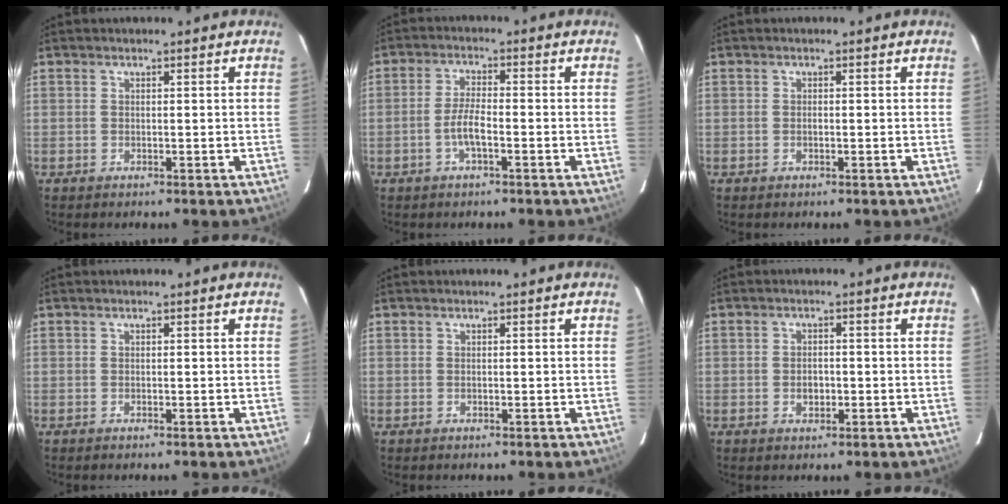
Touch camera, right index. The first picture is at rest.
{"total": 4.2, "force": [-1.8, 0.9, 3.7], "torque": [-0.081, 0.004, -0.035]}
{"total": 0.5, "force": [-0.2, 0.3, 0.4], "torque": [-0.007, 0.002, -0.003]}
{"total": 0.0}
{"total": 0.0}
{"total": 2.5, "force": [-0.6, 1.8, 1.6], "torque": [-0.028, 0.004, -0.010]}